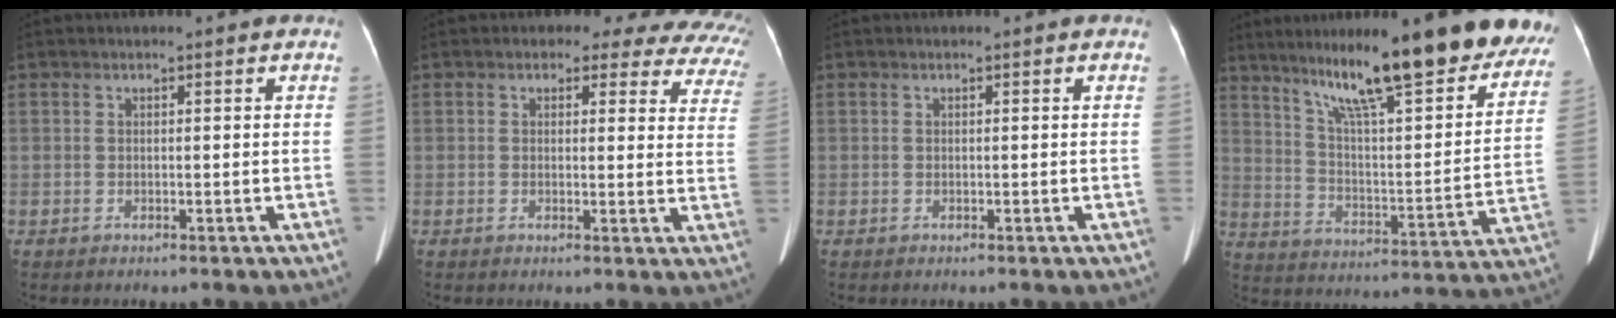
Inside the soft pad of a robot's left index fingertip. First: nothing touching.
{"total": 15.0, "force": [13.1, 5.7, 4.7], "torque": [-0.026, -0.031, 0.107]}
{"total": 0.0}
{"total": 27.8, "force": [21.4, 4.0, 17.3], "torque": [-0.253, -0.017, 0.298]}